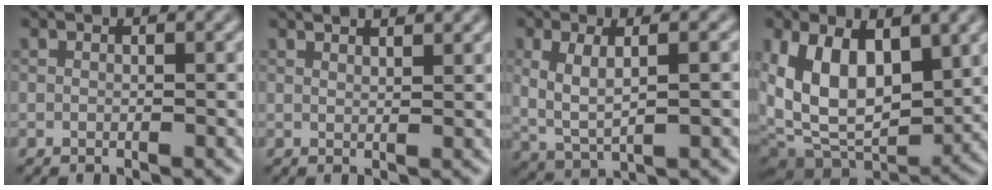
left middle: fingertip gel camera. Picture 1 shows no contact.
{"total": 2.9, "force": [2.4, 0.9, 1.4], "torque": [0.002, 0.012, 0.010]}
{"total": 4.0, "force": [0.8, 1.4, 3.6], "torque": [-0.076, -0.002, 0.017]}
{"total": 11.3, "force": [1.9, 6.5, 9.0], "torque": [-0.170, -0.019, 0.030]}